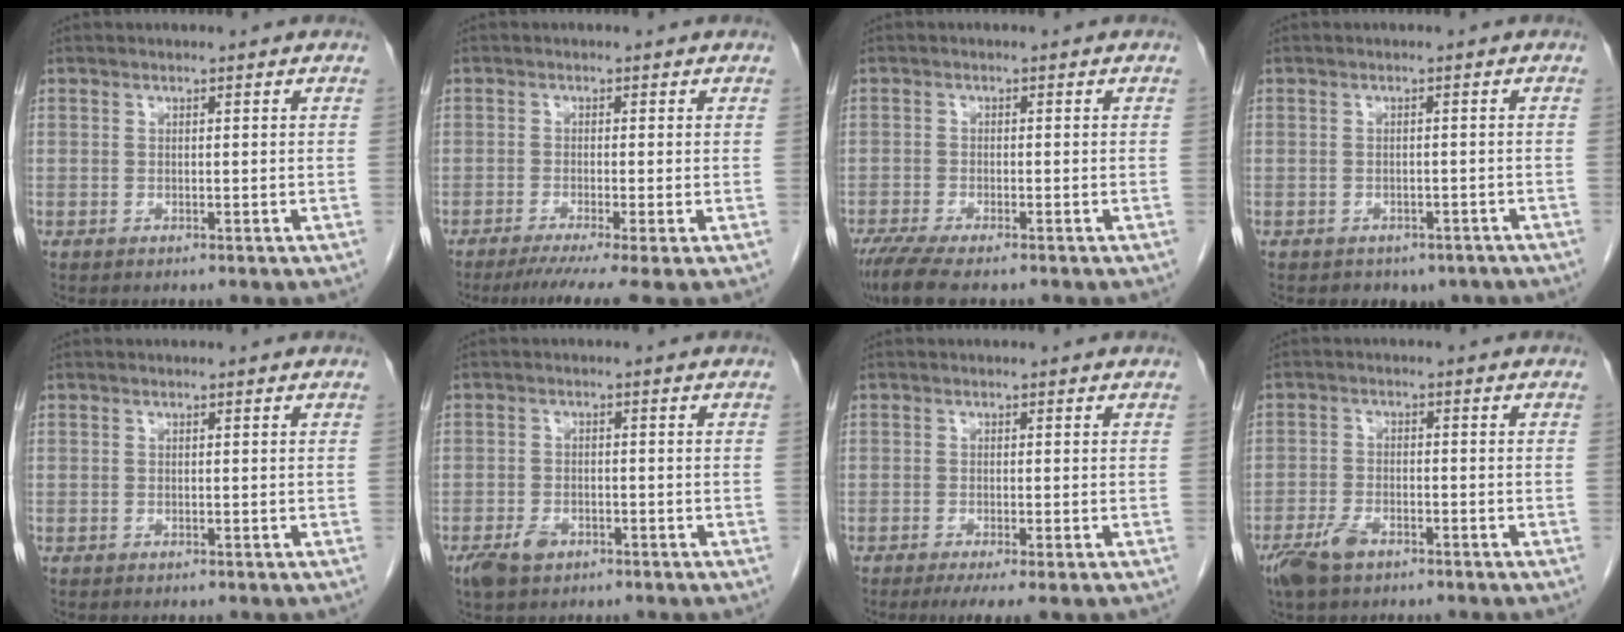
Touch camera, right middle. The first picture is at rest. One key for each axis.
{"total": 6.0, "fx": -4.3, "fy": -0.7, "fz": 4.0, "tx": -0.056, "ty": -0.018, "tz": -0.071}
{"total": 6.8, "fx": -5.2, "fy": 1.2, "fz": 4.2, "tx": -0.073, "ty": -0.017, "tz": -0.089}
{"total": 4.8, "fx": -3.7, "fy": 2.9, "fz": 0.9, "tx": 0.001, "ty": 0.008, "tz": -0.043}
{"total": 0.0}
{"total": 3.8, "fx": -2.3, "fy": 2.2, "fz": 2.1, "tx": -0.044, "ty": -0.002, "tz": -0.033}
{"total": 4.1, "fx": -2.6, "fy": 0.3, "fz": 3.1, "tx": -0.042, "ty": -0.013, "tz": -0.040}
{"total": 5.1, "fx": -3.5, "fy": 2.0, "fz": 3.1, "tx": -0.070, "ty": -0.004, "tz": -0.061}